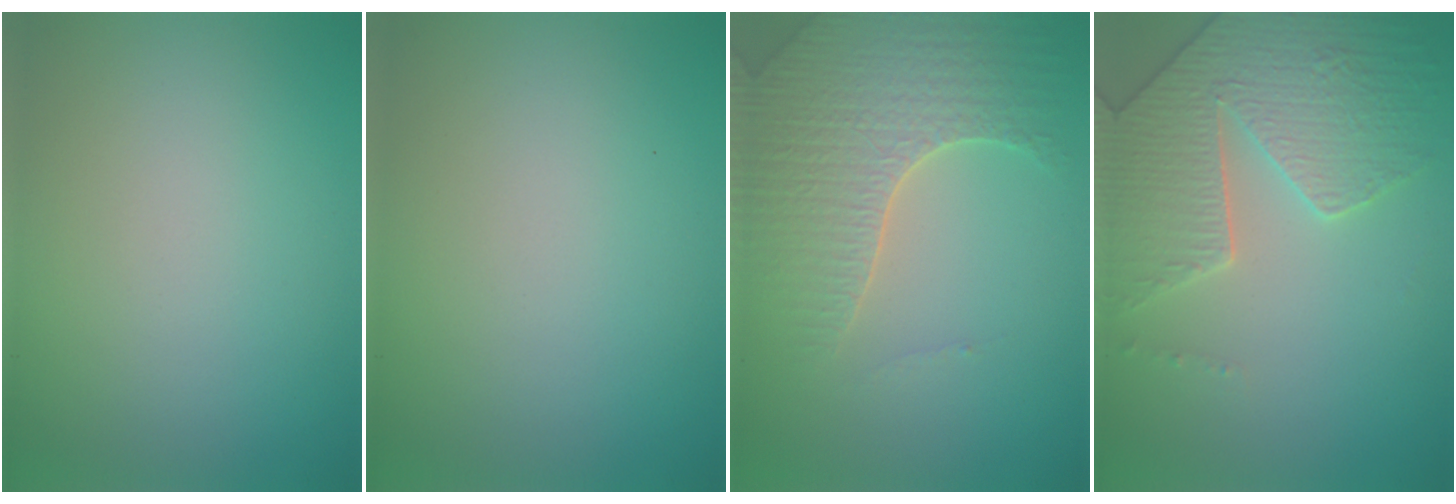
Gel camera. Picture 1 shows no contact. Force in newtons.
{"total": 0.0}
{"total": 4.6, "press": 4.5, "slide": 1.1}
{"total": 4.6, "press": 4.4, "slide": 1.2}